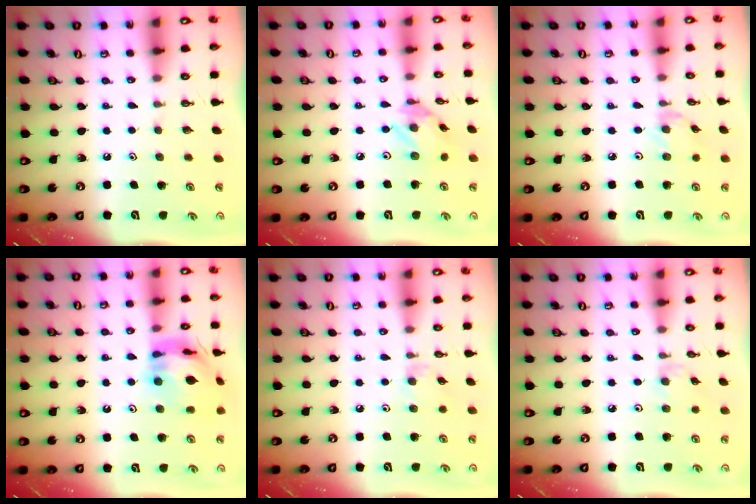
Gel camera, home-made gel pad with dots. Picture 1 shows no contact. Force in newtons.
{"total": 6.7, "press": 6.6, "slide": 0.5}
{"total": 2.6, "press": 2.6, "slide": 0.4}
{"total": 13.4, "press": 13.3, "slide": 1.5}
{"total": 4.5, "press": 4.4, "slide": 0.6}
{"total": 1.1, "press": 1.0, "slide": 0.4}